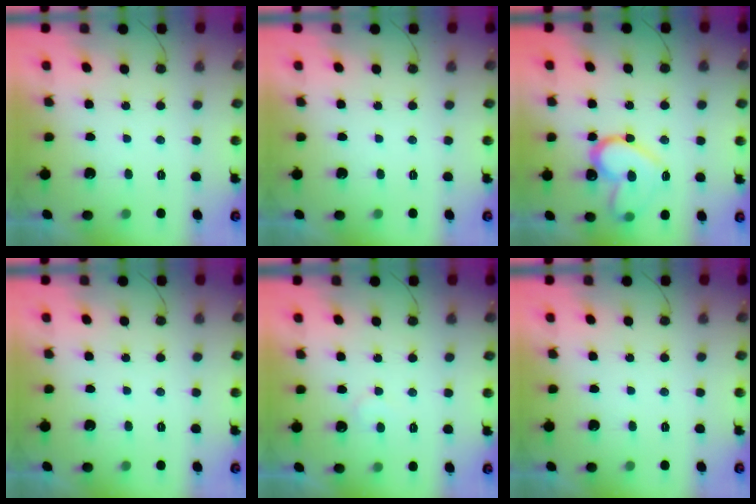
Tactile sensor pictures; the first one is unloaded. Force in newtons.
{"total": 0.0}
{"total": 15.7, "press": 15.6, "slide": 1.8}
{"total": 0.0}
{"total": 5.0, "press": 5.0, "slide": 0.4}
{"total": 0.0}